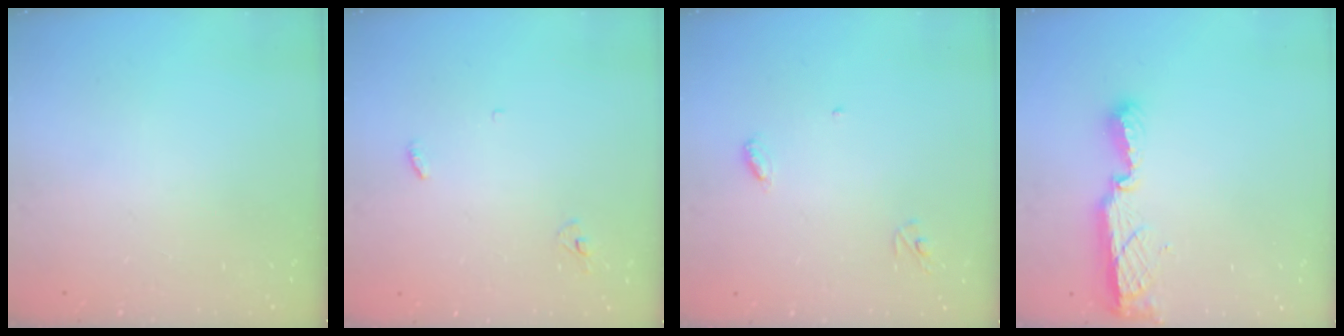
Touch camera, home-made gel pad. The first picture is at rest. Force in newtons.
{"total": 3.3, "press": 3.2, "slide": 0.3}
{"total": 3.9, "press": 3.9, "slide": 0.3}
{"total": 8.3, "press": 8.3, "slide": 0.7}